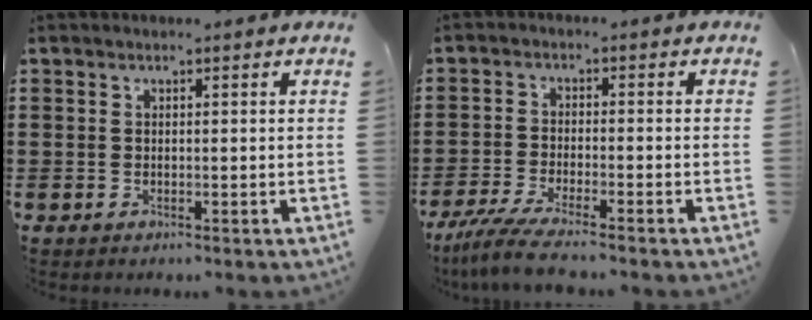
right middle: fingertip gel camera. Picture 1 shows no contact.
{"total": 5.0, "force": [-4.3, 0.0, 2.6], "torque": [-0.072, -0.022, -0.087]}